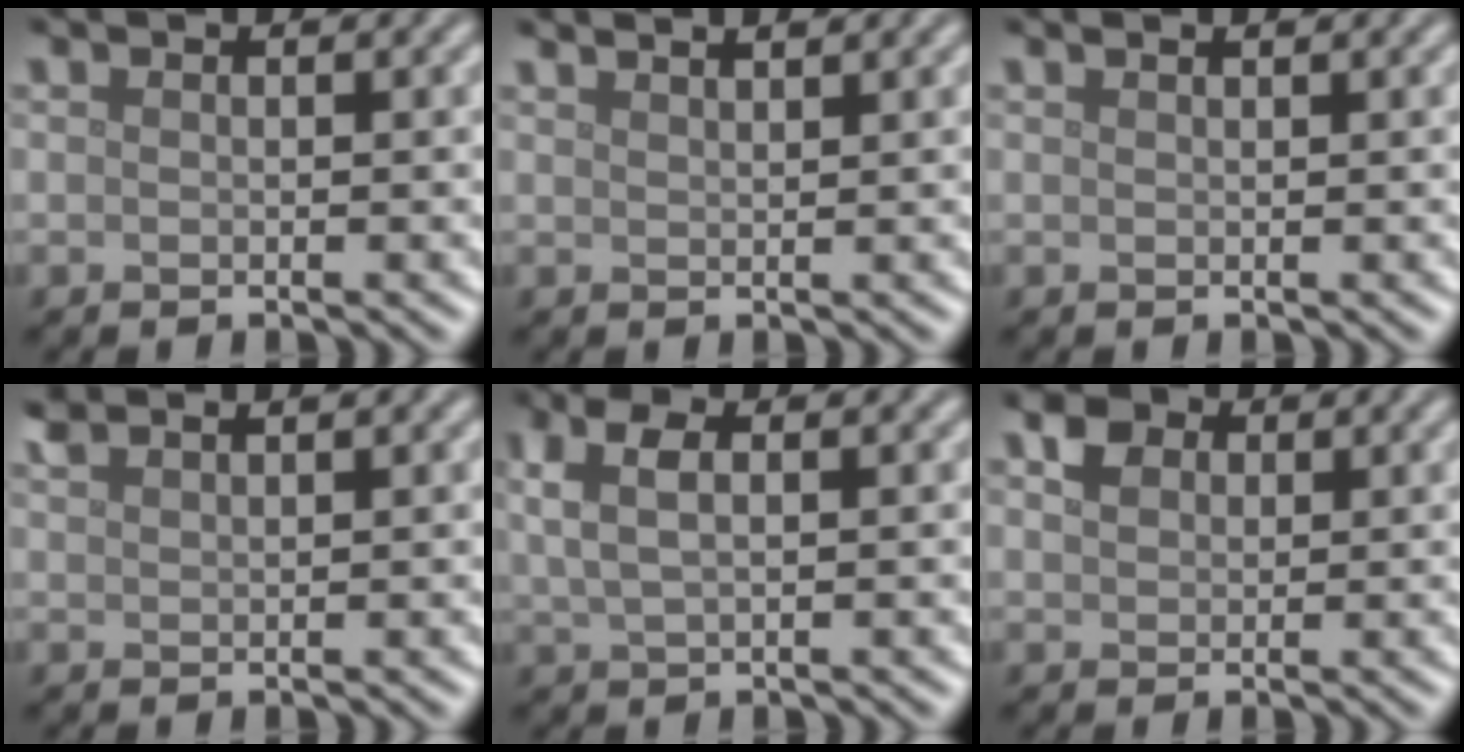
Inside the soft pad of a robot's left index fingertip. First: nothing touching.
{"total": 3.1, "force": [2.3, 1.2, 1.6], "torque": [-0.001, 0.019, 0.001]}
{"total": 0.7, "force": [0.6, 0.1, 0.4], "torque": [-0.003, -0.001, 0.006]}
{"total": 1.6, "force": [1.5, 0.3, 0.7], "torque": [-0.008, 0.006, 0.026]}
{"total": 3.5, "force": [1.4, 1.6, 2.8], "torque": [-0.062, 0.006, 0.026]}
{"total": 2.2, "force": [0.9, 1.7, 1.0], "torque": [-0.021, 0.005, 0.013]}